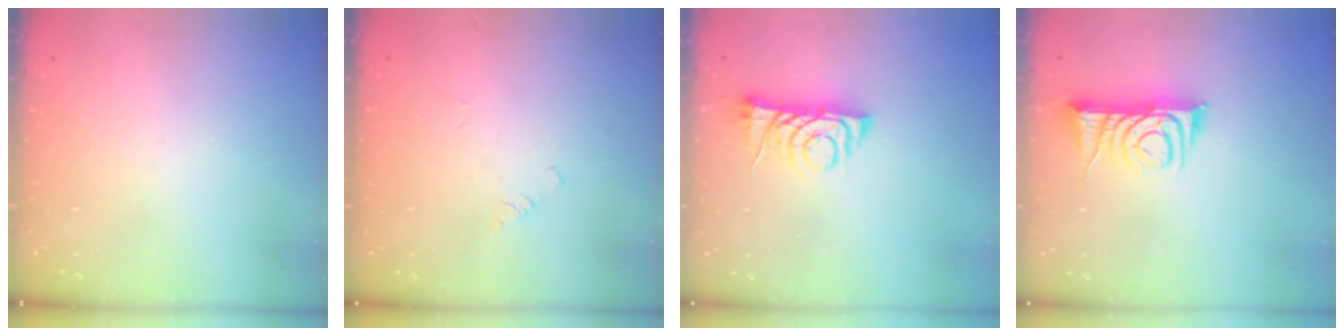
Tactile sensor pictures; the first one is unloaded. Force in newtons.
{"total": 1.0, "press": 0.9, "slide": 0.2}
{"total": 7.6, "press": 7.5, "slide": 1.0}
{"total": 8.4, "press": 8.3, "slide": 1.0}